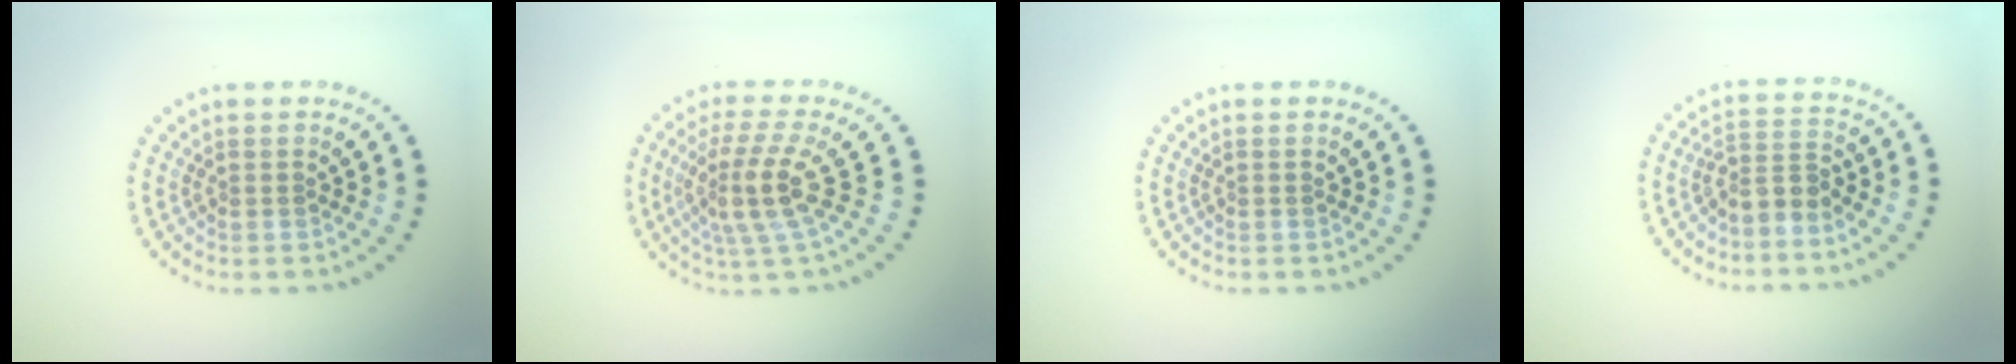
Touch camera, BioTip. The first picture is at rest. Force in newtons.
{"total": 4.3, "press": 3.2, "slide": 2.8}
{"total": 0.0}
{"total": 2.5, "press": 1.8, "slide": 1.7}